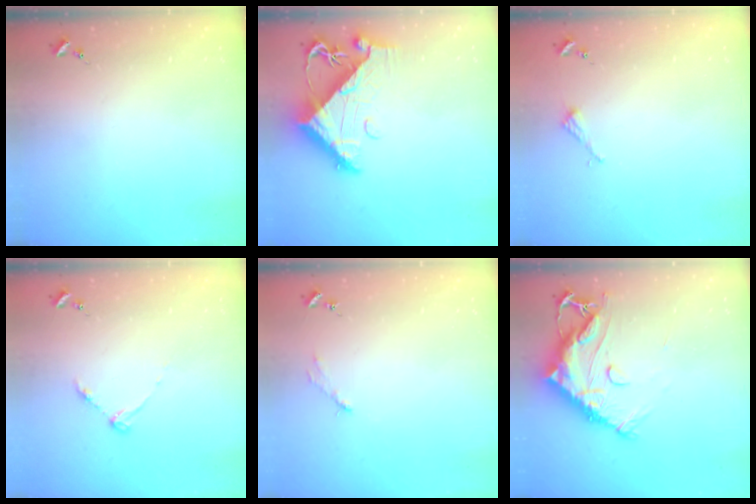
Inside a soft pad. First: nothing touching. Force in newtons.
{"total": 12.6, "press": 12.5, "slide": 1.3}
{"total": 2.2, "press": 2.2, "slide": 0.2}
{"total": 3.3, "press": 3.3, "slide": 0.5}
{"total": 2.6, "press": 2.6, "slide": 0.3}
{"total": 14.9, "press": 14.8, "slide": 1.4}